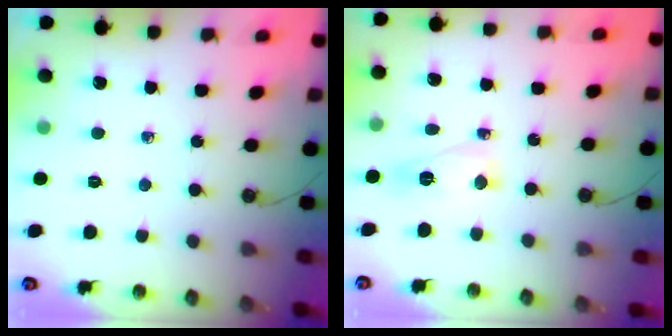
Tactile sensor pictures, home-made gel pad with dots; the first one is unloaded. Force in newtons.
{"total": 6.2, "press": 6.1, "slide": 0.6}